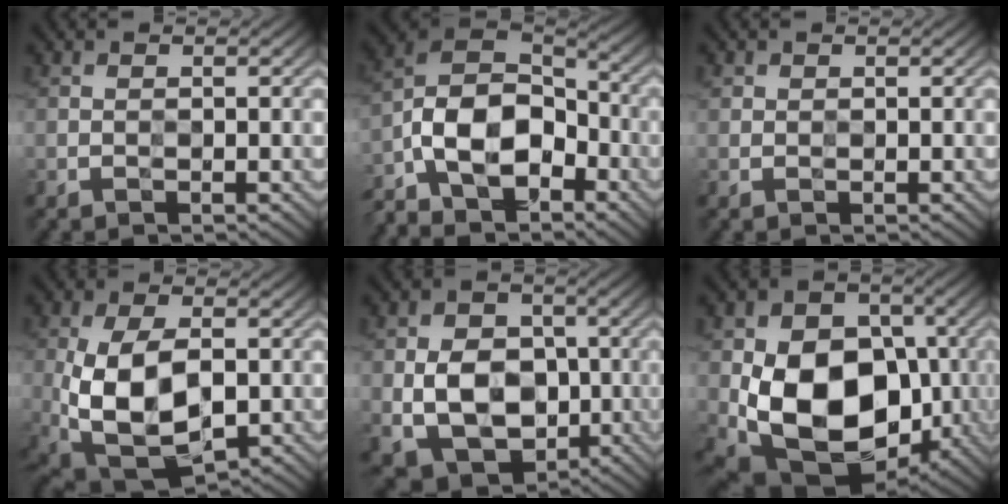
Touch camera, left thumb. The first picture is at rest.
{"total": 12.8, "force": [-6.8, 7.0, 8.2], "torque": [-0.184, -0.024, -0.147]}
{"total": 0.8, "force": [0.4, 0.6, 0.2], "torque": [-0.001, -0.002, 0.009]}
{"total": 13.6, "force": [-2.6, 7.4, 11.2], "torque": [-0.241, -0.018, -0.041]}
{"total": 10.5, "force": [-1.9, 7.9, 6.7], "torque": [-0.134, -0.019, -0.041]}
{"total": 15.7, "force": [-2.6, 11.2, 10.8], "torque": [-0.187, -0.035, -0.046]}